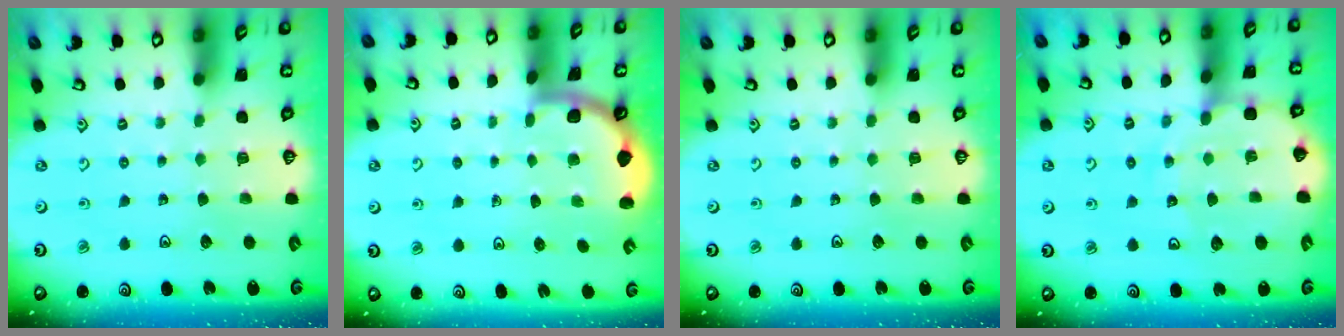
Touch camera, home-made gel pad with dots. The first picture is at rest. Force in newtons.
{"total": 2.2, "press": 2.2, "slide": 0.1}
{"total": 0.0}
{"total": 10.1, "press": 10.1, "slide": 1.3}